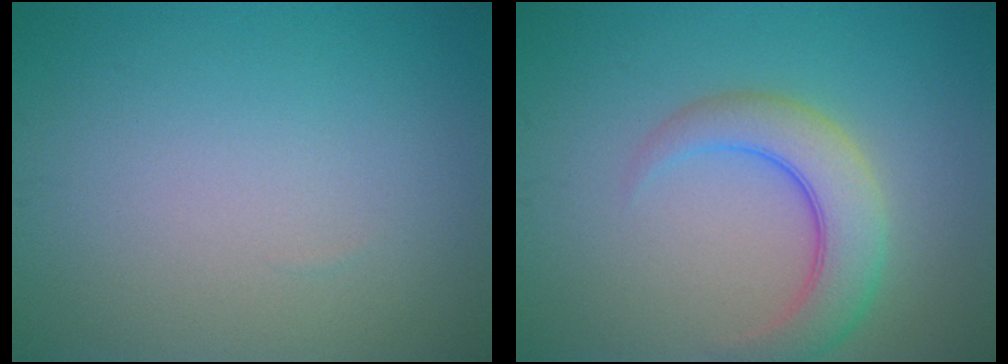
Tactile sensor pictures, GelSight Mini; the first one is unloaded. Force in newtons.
{"total": 4.8, "press": 4.8, "slide": 0.3}